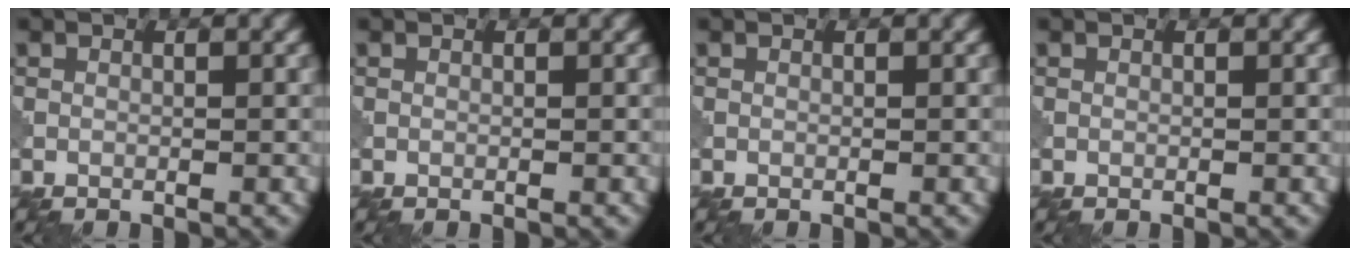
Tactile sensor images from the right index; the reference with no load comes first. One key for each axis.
{"total": 0.0}
{"total": 0.0}
{"total": 0.0}